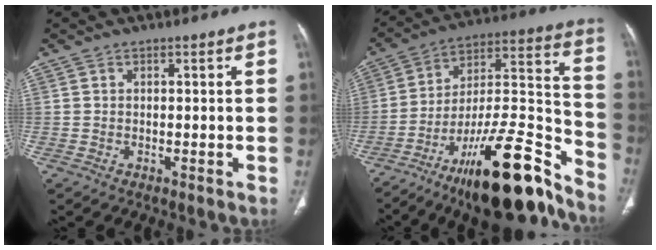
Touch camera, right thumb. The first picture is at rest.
{"total": 25.9, "force": [-18.1, 6.2, 17.5], "torque": [-0.227, 0.102, -0.293]}